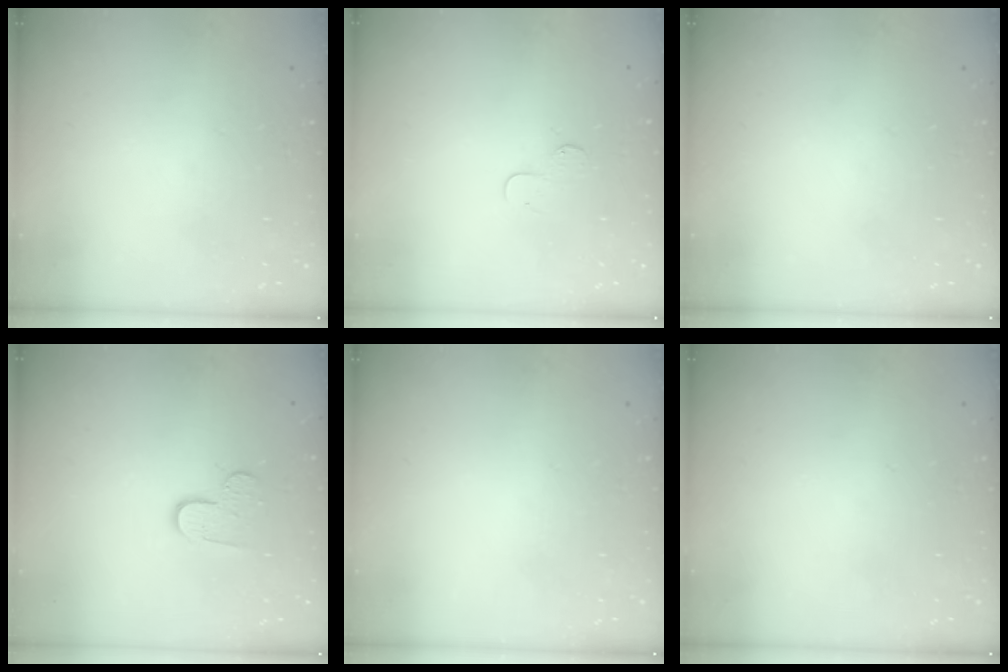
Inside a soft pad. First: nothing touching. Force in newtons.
{"total": 3.7, "press": 3.7, "slide": 0.3}
{"total": 0.0}
{"total": 7.9, "press": 7.9, "slide": 0.5}
{"total": 0.0}
{"total": 0.0}